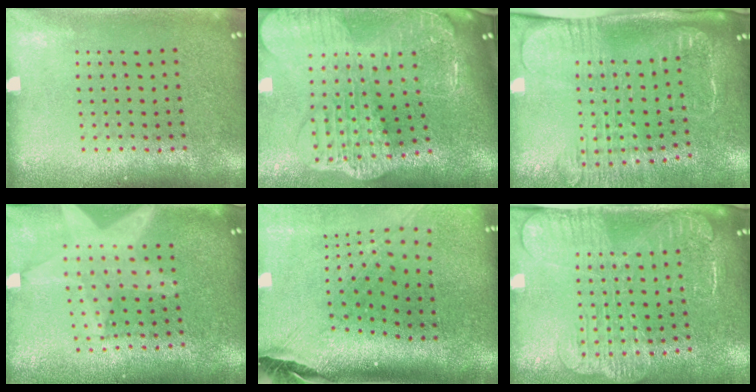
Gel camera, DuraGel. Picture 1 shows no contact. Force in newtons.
{"total": 4.2, "press": 3.1, "slide": 2.7}
{"total": 2.7, "press": 2.1, "slide": 1.7}
{"total": 2.2, "press": 1.8, "slide": 1.2}
{"total": 2.8, "press": 2.0, "slide": 1.9}
{"total": 2.5, "press": 2.0, "slide": 1.4}